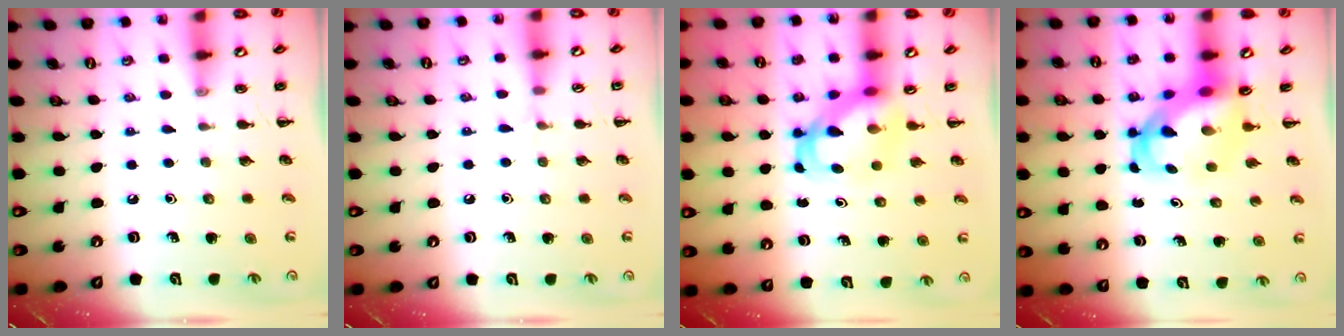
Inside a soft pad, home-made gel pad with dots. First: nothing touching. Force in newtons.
{"total": 3.0, "press": 2.8, "slide": 1.1}
{"total": 4.9, "press": 4.7, "slide": 1.2}
{"total": 6.0, "press": 5.8, "slide": 1.2}